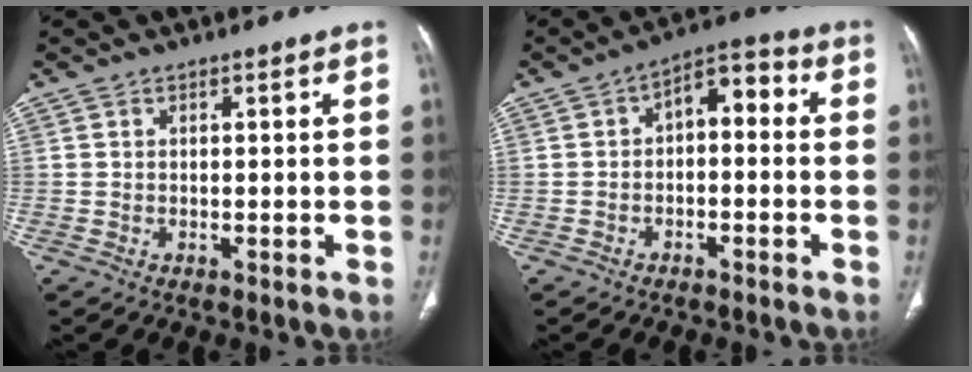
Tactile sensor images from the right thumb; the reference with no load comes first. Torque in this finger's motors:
{"motor_torque": [1.34, 2.23, 0.65, -0.47, 0.02]}